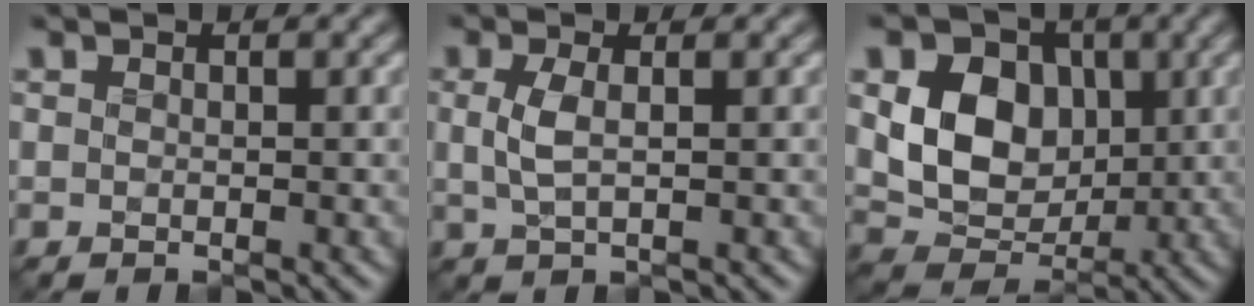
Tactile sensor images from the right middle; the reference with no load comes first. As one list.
[{"total": 2.0, "force": [-0.3, 0.5, 1.9], "torque": [-0.048, -0.001, -0.006]}, {"total": 7.9, "force": [0.7, 6.2, 5.0], "torque": [-0.092, -0.008, 0.004]}]